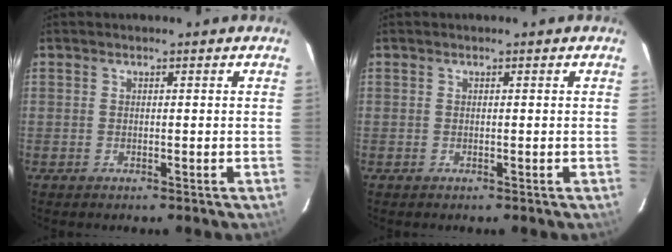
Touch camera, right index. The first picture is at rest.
{"total": 0.0}